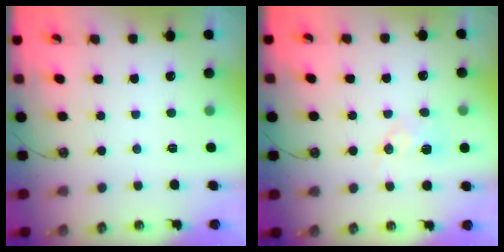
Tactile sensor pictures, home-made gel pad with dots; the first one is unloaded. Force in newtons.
{"total": 6.1, "press": 6.0, "slide": 0.7}